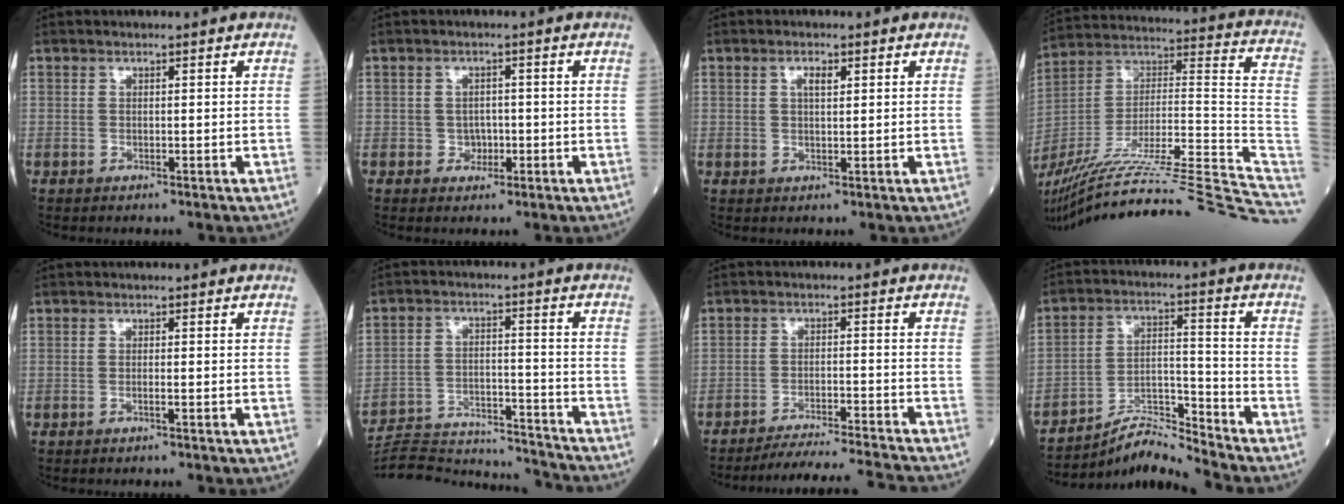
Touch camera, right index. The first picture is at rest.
{"total": 2.1, "force": [-0.6, 1.8, 0.9], "torque": [-0.008, 0.006, -0.004]}
{"total": 1.9, "force": [0.8, 0.5, 1.6], "torque": [-0.031, 0.000, 0.014]}
{"total": 37.7, "force": [-31.8, 1.5, 20.1], "torque": [-0.228, -0.029, -0.468]}
{"total": 0.6, "force": [-0.2, -0.1, 0.5], "torque": [-0.013, 0.000, -0.002]}
{"total": 18.3, "force": [-18.0, 1.5, 2.8], "torque": [-0.064, 0.013, -0.265]}
{"total": 11.4, "force": [-11.0, -1.7, 2.6], "torque": [-0.033, -0.009, -0.170]}
{"total": 7.9, "force": [-7.8, -1.0, 0.9], "torque": [-0.024, 0.025, -0.140]}